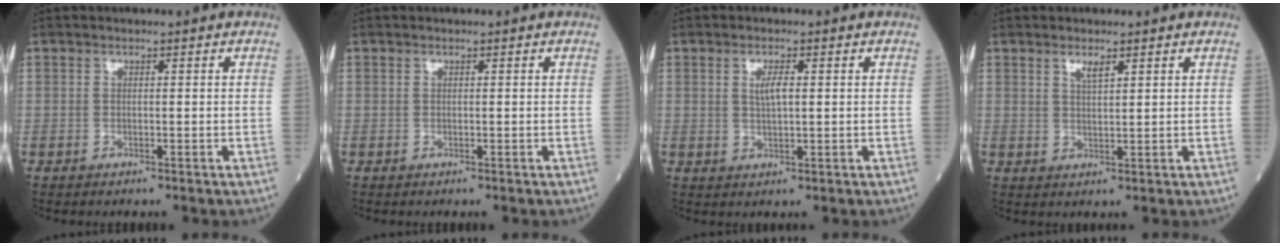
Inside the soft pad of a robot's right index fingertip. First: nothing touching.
{"total": 0.0}
{"total": 2.5, "force": [0.6, 0.6, 2.4], "torque": [-0.047, 0.000, 0.012]}
{"total": 2.0, "force": [1.3, 0.3, 1.4], "torque": [-0.028, -0.002, 0.026]}